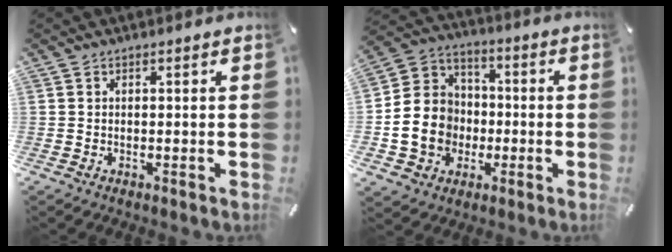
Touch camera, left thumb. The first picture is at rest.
{"total": 13.8, "force": [-3.8, 12.3, 5.1], "torque": [-0.118, 0.023, -0.064]}